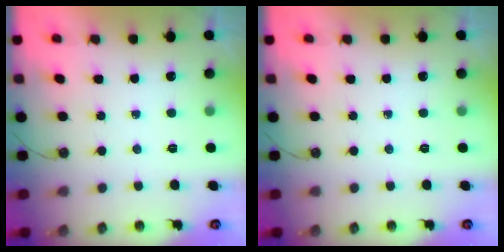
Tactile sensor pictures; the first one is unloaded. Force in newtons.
{"total": 0.0}